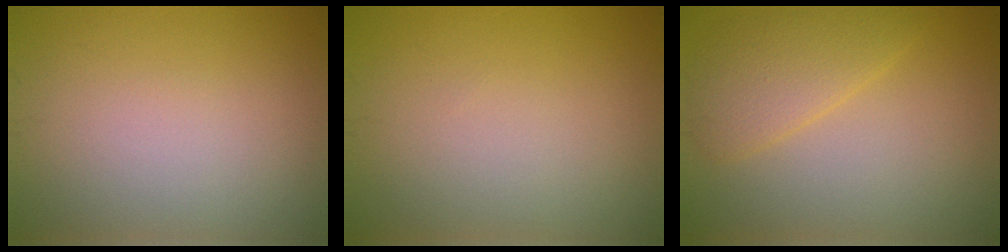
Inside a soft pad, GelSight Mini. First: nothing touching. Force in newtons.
{"total": 0.0}
{"total": 3.4, "press": 3.4, "slide": 0.1}